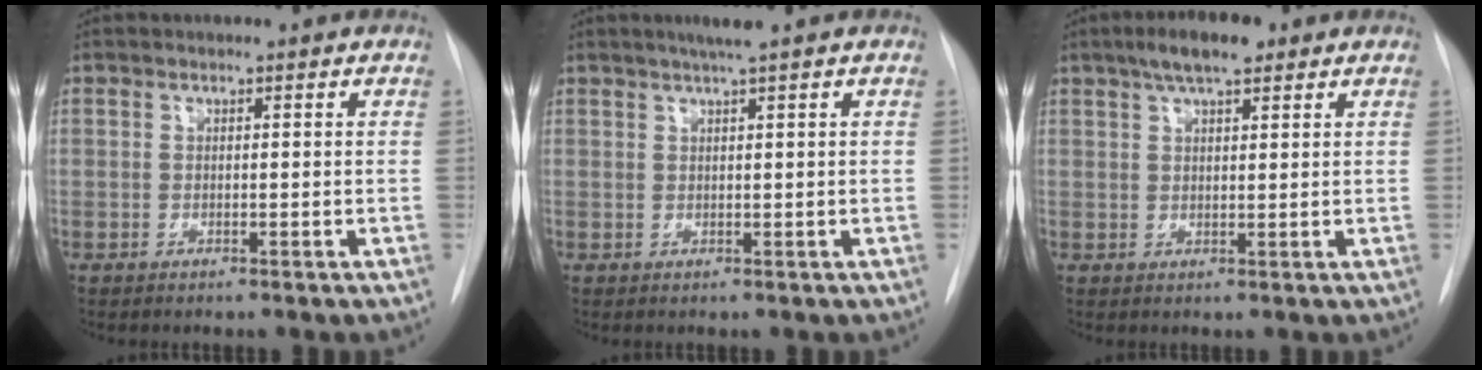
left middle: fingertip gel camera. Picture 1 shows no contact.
{"total": 2.3, "force": [1.6, -0.5, 1.6], "torque": [-0.031, 0.000, 0.029]}
{"total": 5.9, "force": [3.9, 1.7, 4.1], "torque": [-0.074, 0.014, 0.062]}